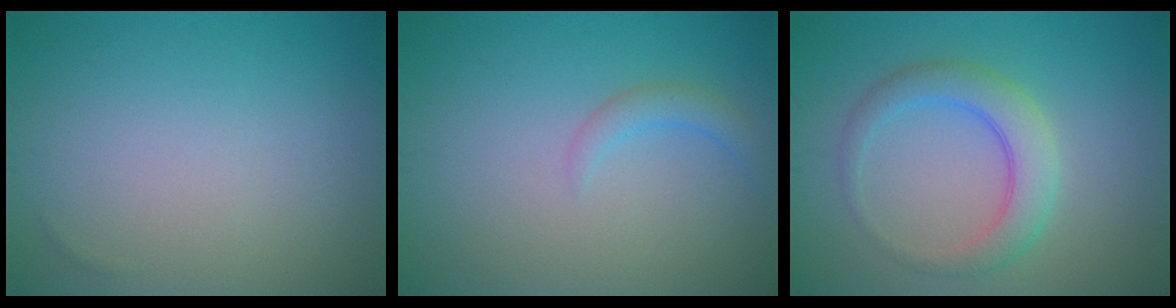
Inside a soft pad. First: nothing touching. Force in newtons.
{"total": 1.5, "press": 1.5, "slide": 0.2}
{"total": 3.9, "press": 3.9, "slide": 0.0}